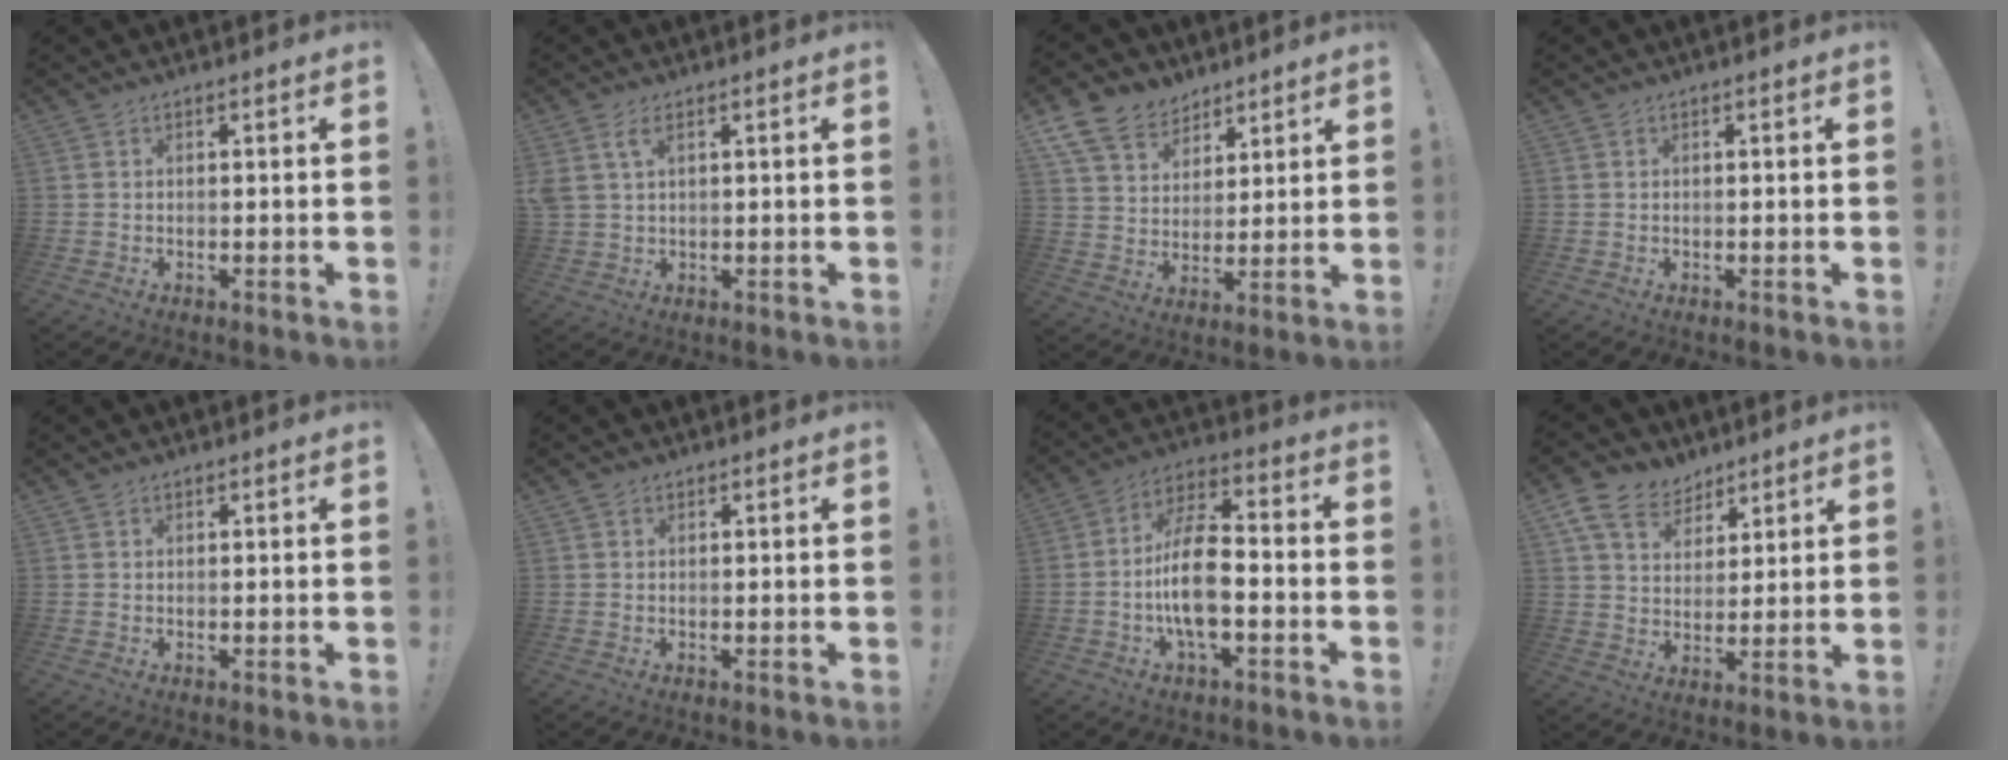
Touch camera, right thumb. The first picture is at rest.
{"total": 4.4, "force": [2.1, 2.1, 3.2], "torque": [-0.059, 0.000, 0.041]}
{"total": 11.3, "force": [7.9, 7.6, 2.9], "torque": [-0.060, -0.053, 0.159]}
{"total": 0.0}
{"total": 0.6, "force": [0.5, 0.3, 0.1], "torque": [0.001, -0.001, 0.009]}
{"total": 0.9, "force": [0.6, 0.6, 0.2], "torque": [-0.002, 0.001, 0.012]}
{"total": 17.5, "force": [-4.1, 8.6, 14.7], "torque": [-0.274, 0.027, -0.068]}
{"total": 11.1, "force": [7.5, 7.4, 3.7], "torque": [-0.071, -0.044, 0.149]}